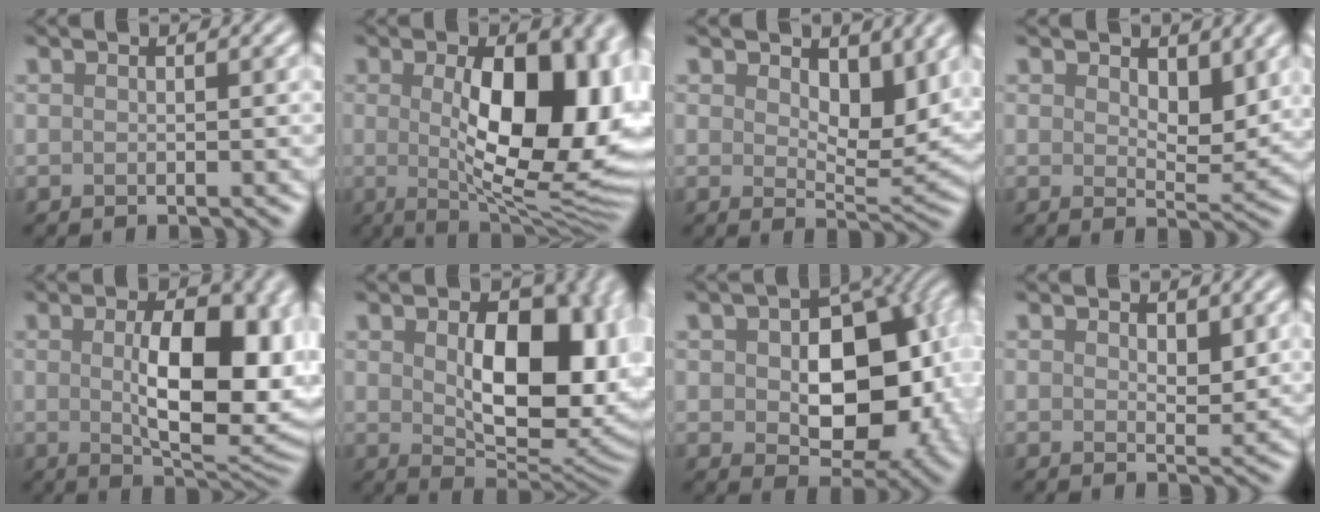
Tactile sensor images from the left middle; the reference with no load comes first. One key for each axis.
{"total": 13.3, "fx": 0.8, "fy": 5.8, "fz": 11.9, "tx": -0.152, "ty": -0.008, "tz": 0.018}
{"total": 4.5, "fx": 2.1, "fy": 2.3, "fz": 3.3, "tx": -0.052, "ty": -0.011, "tz": 0.031}
{"total": 3.4, "fx": 1.5, "fy": 1.8, "fz": 2.5, "tx": -0.040, "ty": -0.010, "tz": 0.024}
{"total": 10.8, "fx": 0.3, "fy": 5.1, "fz": 9.5, "tx": -0.140, "ty": -0.008, "tz": 0.015}
{"total": 11.5, "fx": 1.4, "fy": 6.9, "fz": 9.1, "tx": -0.134, "ty": -0.021, "tz": 0.037}
{"total": 13.7, "fx": 0.2, "fy": 8.8, "fz": 10.5, "tx": -0.129, "ty": -0.006, "tz": 0.019}
{"total": 1.9, "fx": 0.9, "fy": 1.0, "fz": 1.3, "tx": -0.018, "ty": -0.007, "tz": 0.017}